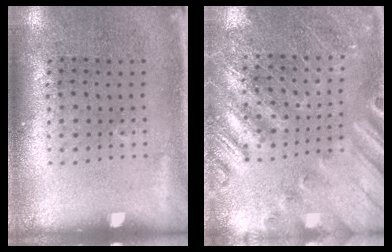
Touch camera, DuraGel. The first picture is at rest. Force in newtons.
{"total": 2.4, "press": 2.4, "slide": 0.3}